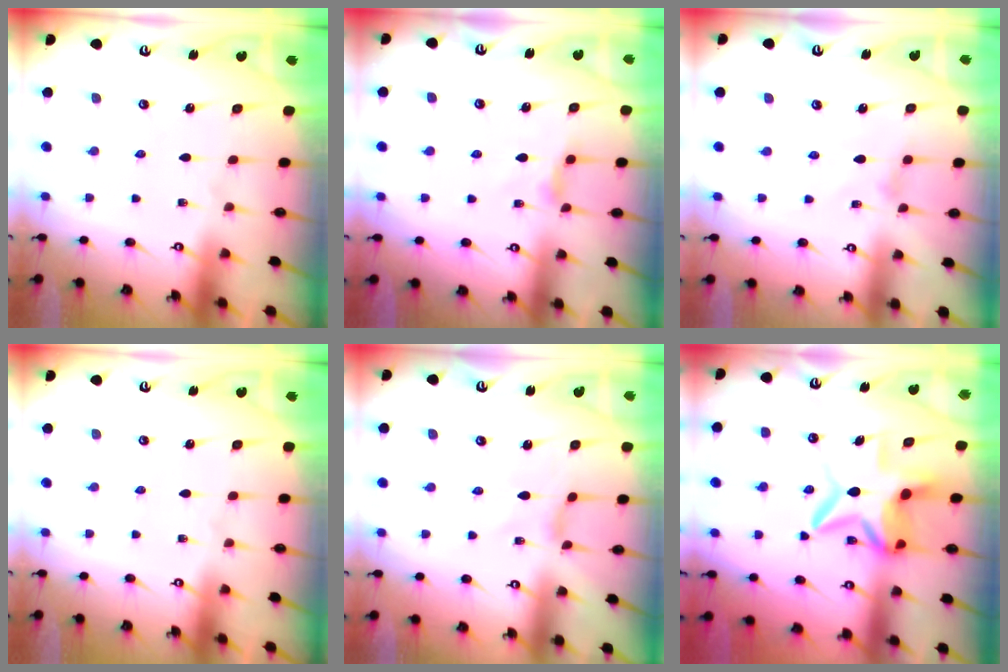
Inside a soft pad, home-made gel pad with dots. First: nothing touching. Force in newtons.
{"total": 4.6, "press": 4.5, "slide": 0.6}
{"total": 1.5, "press": 1.5, "slide": 0.3}
{"total": 0.0}
{"total": 0.0}
{"total": 10.3, "press": 10.2, "slide": 1.6}